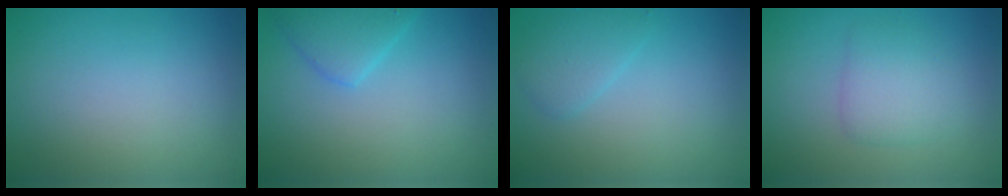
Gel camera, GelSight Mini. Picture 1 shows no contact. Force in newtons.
{"total": 2.6, "press": 2.6, "slide": 0.1}
{"total": 1.8, "press": 1.8, "slide": 0.1}
{"total": 2.7, "press": 2.7, "slide": 0.1}